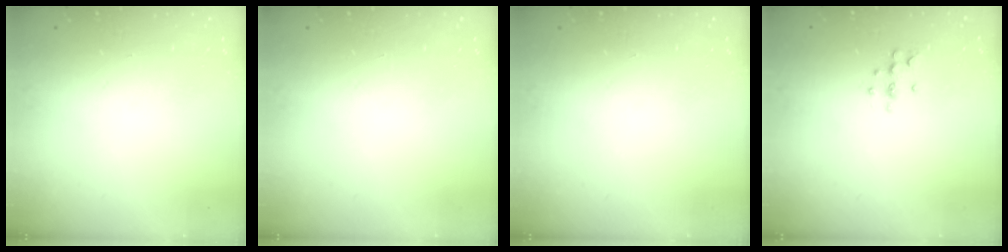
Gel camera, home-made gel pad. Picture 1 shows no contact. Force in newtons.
{"total": 0.0}
{"total": 0.0}
{"total": 6.5, "press": 6.4, "slide": 1.2}